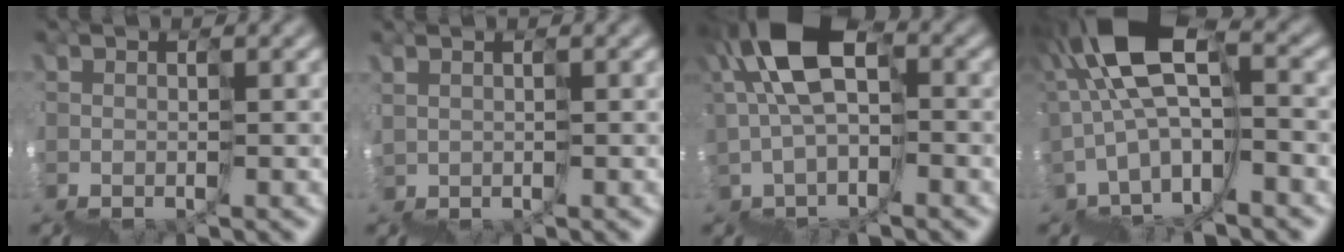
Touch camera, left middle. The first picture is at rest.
{"total": 1.8, "force": [1.2, 0.0, -1.3], "torque": [0.017, 0.003, 0.021]}
{"total": 6.8, "force": [3.1, 4.0, 4.5], "torque": [-0.093, 0.035, 0.042]}
{"total": 7.3, "force": [0.4, 3.8, 6.3], "torque": [-0.123, 0.037, 0.017]}